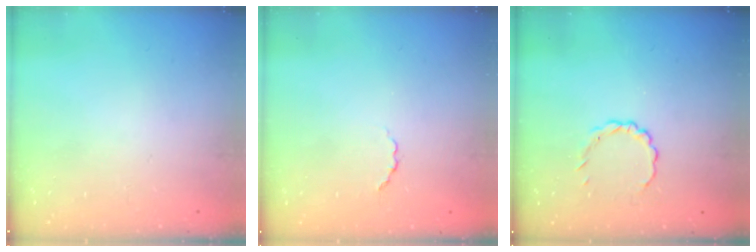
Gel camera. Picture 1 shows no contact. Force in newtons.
{"total": 2.2, "press": 2.0, "slide": 0.8}
{"total": 2.8, "press": 2.6, "slide": 1.1}